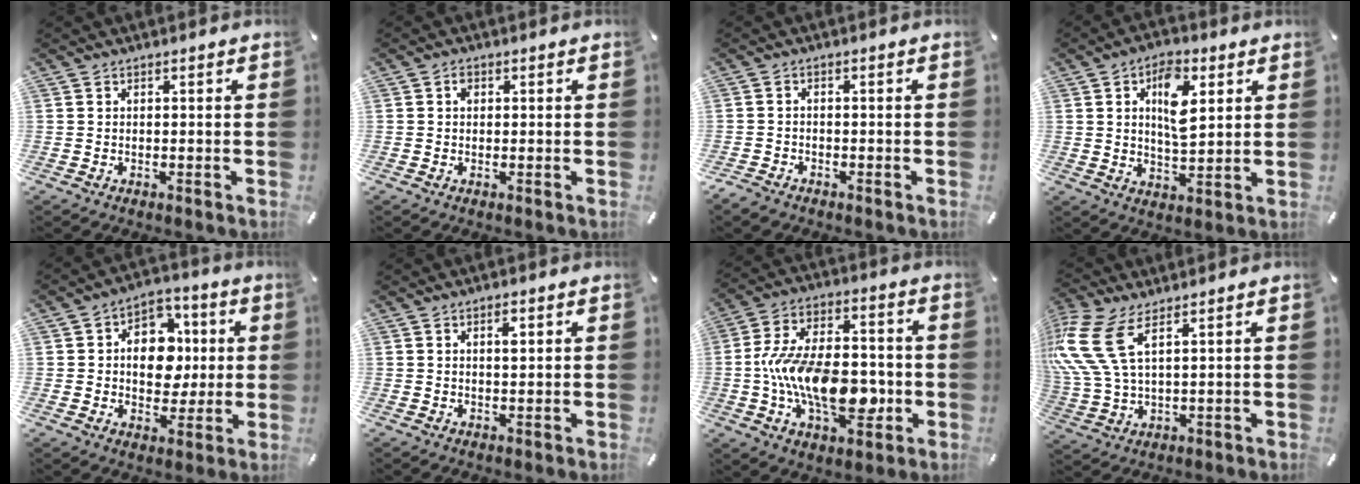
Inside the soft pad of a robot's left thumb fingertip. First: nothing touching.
{"total": 1.2, "force": [0.2, 1.0, 0.7], "torque": [-0.007, 0.003, 0.001]}
{"total": 1.8, "force": [-1.5, 0.9, 0.3], "torque": [-0.013, 0.007, -0.034]}
{"total": 10.4, "force": [3.6, 5.6, 7.9], "torque": [-0.131, -0.004, 0.057]}
{"total": 11.5, "force": [0.9, 9.3, 6.7], "torque": [-0.092, 0.007, 0.020]}
{"total": 2.1, "force": [0.8, 0.7, 1.7], "torque": [-0.029, 0.000, 0.011]}
{"total": 18.9, "force": [-3.7, 11.0, 14.9], "torque": [-0.278, 0.010, -0.062]}
{"total": 12.1, "force": [5.8, 5.8, 8.9], "torque": [-0.225, -0.021, 0.106]}